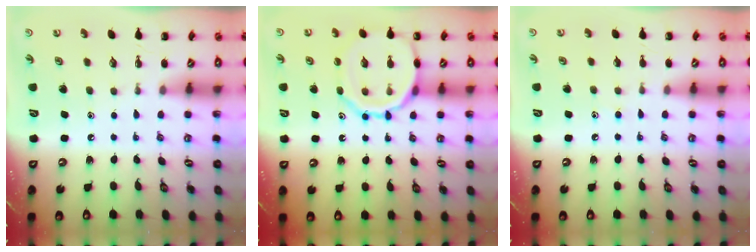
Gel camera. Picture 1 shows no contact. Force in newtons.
{"total": 14.0, "press": 13.9, "slide": 1.3}
{"total": 5.7, "press": 5.4, "slide": 1.9}